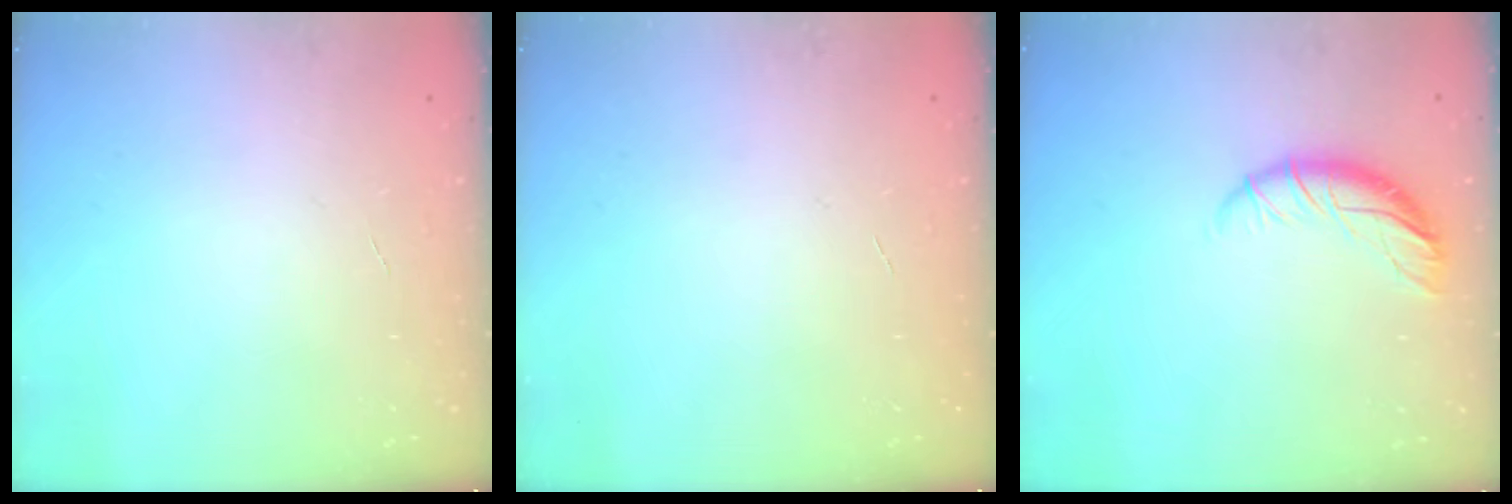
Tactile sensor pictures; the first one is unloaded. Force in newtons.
{"total": 0.0}
{"total": 9.1, "press": 9.1, "slide": 0.9}